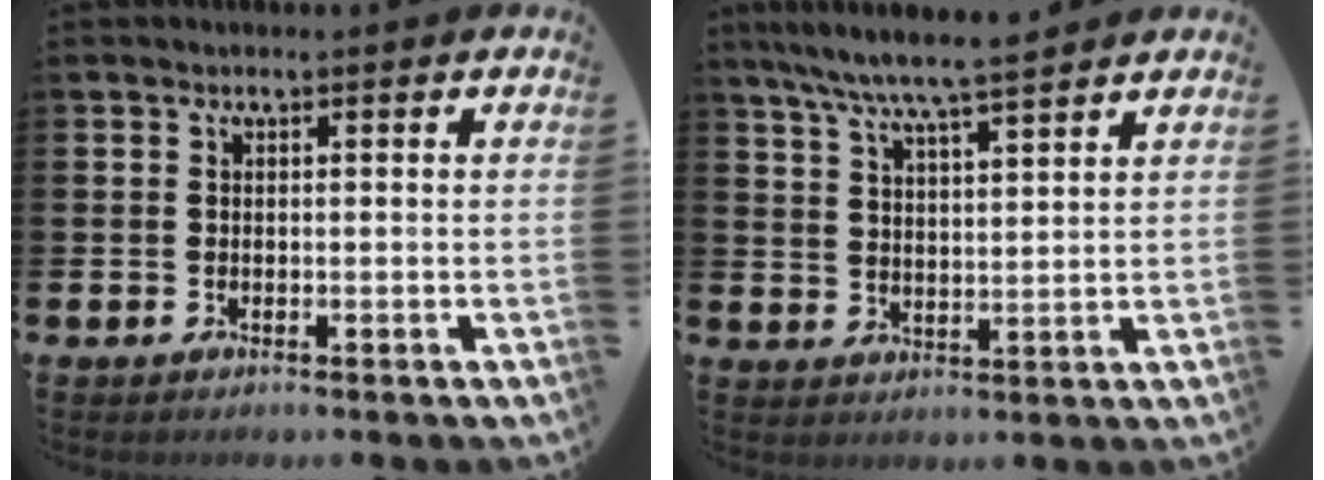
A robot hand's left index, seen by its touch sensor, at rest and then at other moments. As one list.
[{"total": 7.1, "force": [6.6, 0.0, 2.5], "torque": [-0.070, -0.030, 0.117]}]